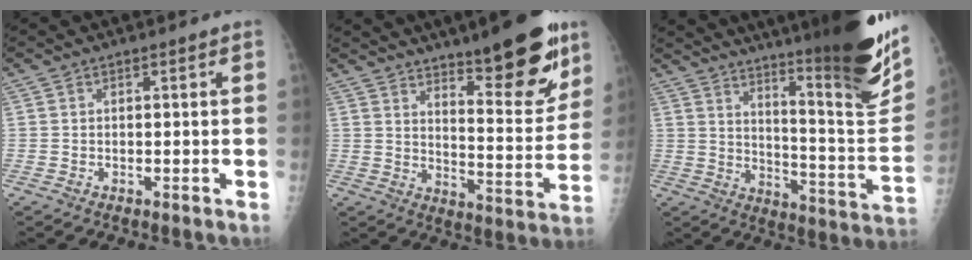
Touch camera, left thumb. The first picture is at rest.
{"total": 18.0, "force": [11.7, 4.6, 12.8], "torque": [-0.140, -0.077, 0.180]}
{"total": 28.8, "force": [20.0, 3.3, 20.4], "torque": [-0.273, -0.119, 0.283]}